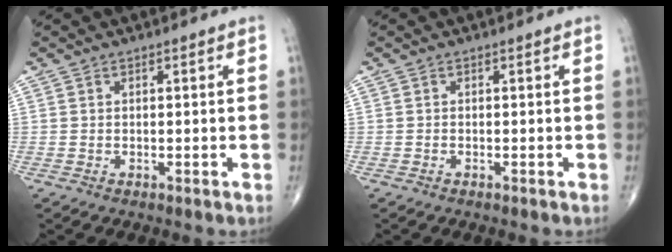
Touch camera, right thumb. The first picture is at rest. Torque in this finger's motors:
{"motor_torque": [0.78, 0.88, -0.25, -0.29, -0.01]}